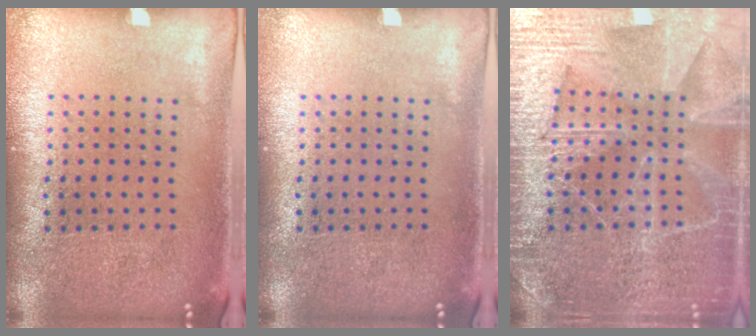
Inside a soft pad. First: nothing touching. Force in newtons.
{"total": 0.0}
{"total": 6.6, "press": 6.5, "slide": 0.8}